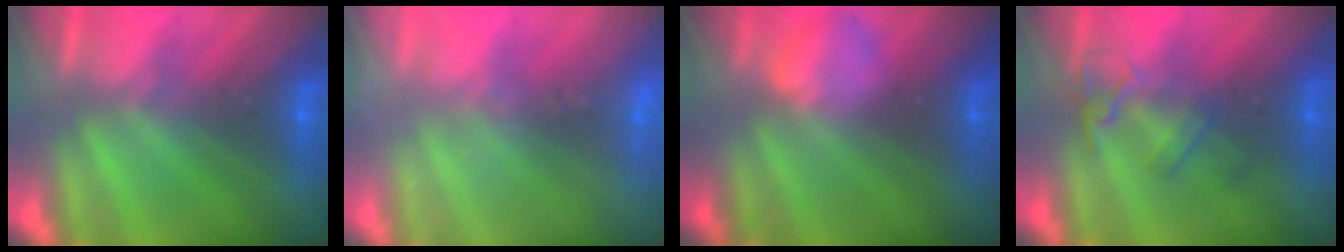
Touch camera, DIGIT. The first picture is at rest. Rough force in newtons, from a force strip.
{"total": 2.4}
{"total": 2.3}
{"total": 2.4}